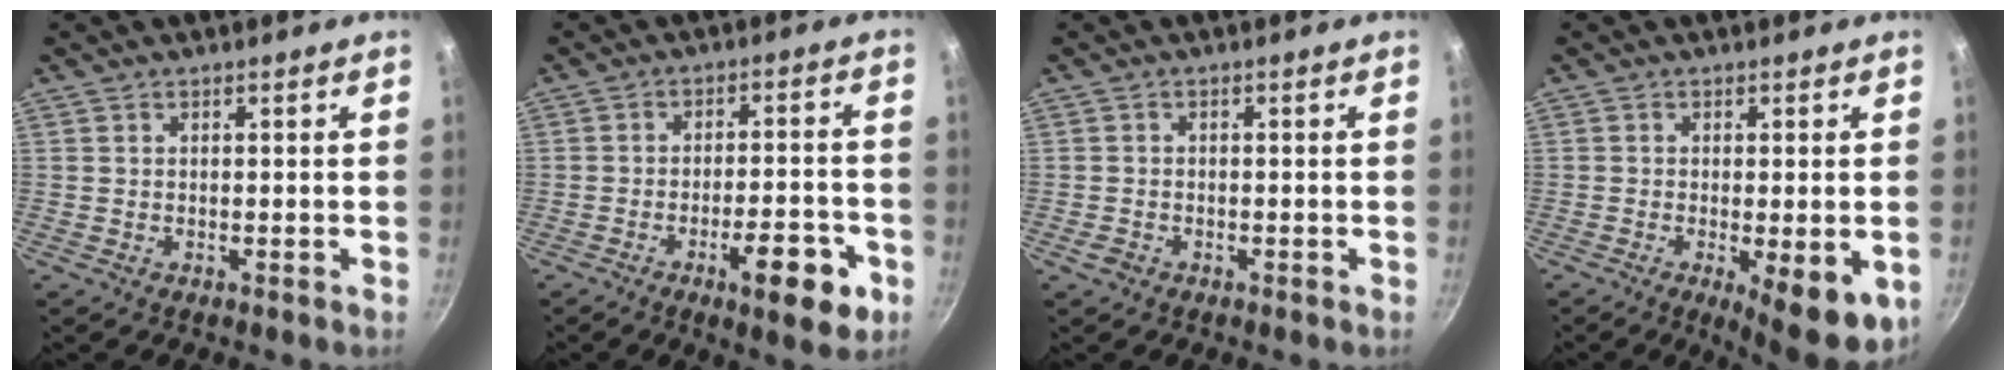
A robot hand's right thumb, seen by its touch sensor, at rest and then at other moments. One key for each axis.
{"total": 11.0, "fx": -4.9, "fy": 3.7, "fz": 9.1, "tx": -0.104, "ty": 0.024, "tz": -0.064}
{"total": 2.9, "fx": -1.5, "fy": 2.3, "fz": 1.0, "tx": -0.017, "ty": 0.016, "tz": -0.025}
{"total": 10.1, "fx": -2.9, "fy": 3.0, "fz": 9.2, "tx": -0.114, "ty": -0.007, "tz": -0.031}